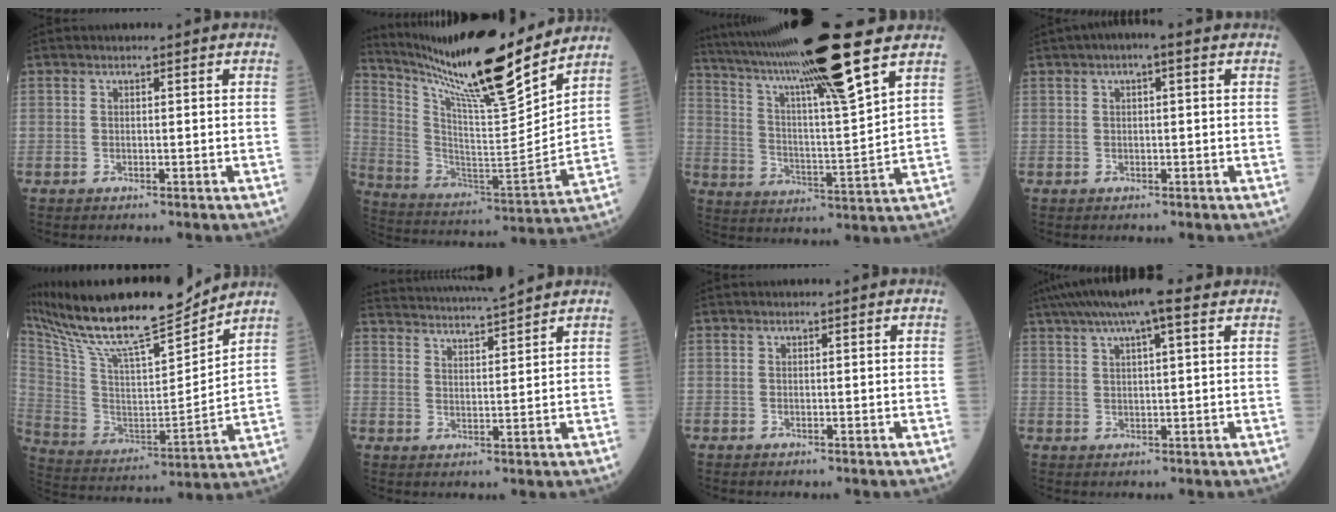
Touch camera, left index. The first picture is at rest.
{"total": 22.6, "force": [18.8, 1.2, 12.4], "torque": [-0.219, -0.028, 0.314]}
{"total": 21.1, "force": [15.5, -0.2, 14.3], "torque": [-0.255, 0.018, 0.260]}
{"total": 3.1, "force": [1.4, 0.7, 2.6], "torque": [-0.041, 0.018, 0.018]}
{"total": 22.4, "force": [19.5, 2.1, 10.6], "torque": [-0.208, -0.008, 0.338]}
{"total": 12.1, "force": [11.6, -0.9, 3.6], "torque": [-0.073, 0.010, 0.181]}
{"total": 0.0}
{"total": 10.4, "force": [7.1, 1.5, 7.5], "torque": [-0.127, 0.042, 0.112]}